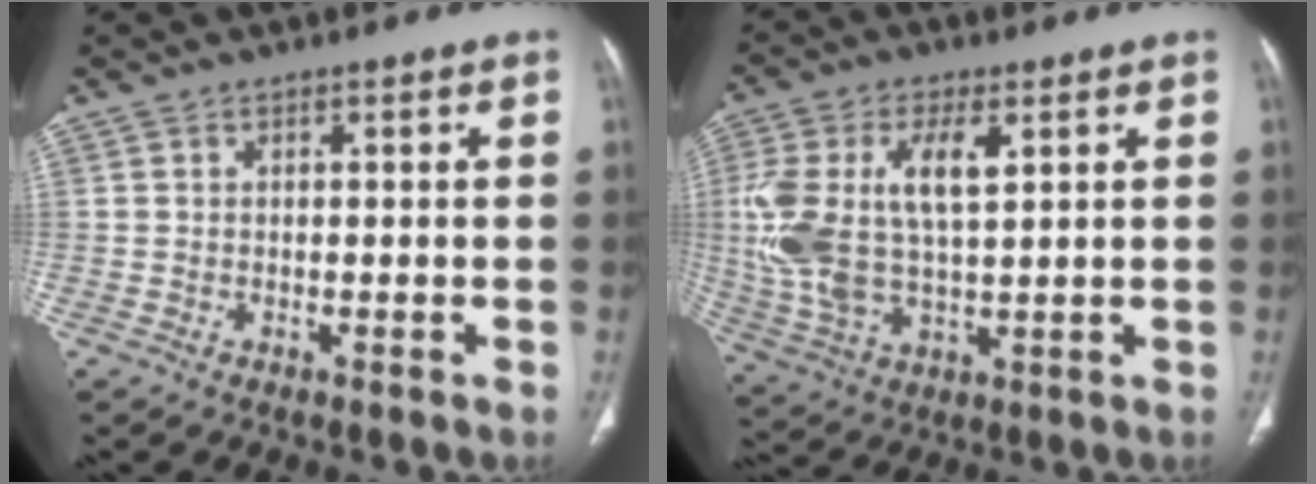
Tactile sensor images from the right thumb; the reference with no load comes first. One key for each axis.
{"total": 15.5, "fx": 3.1, "fy": 7.6, "fz": 13.2, "tx": -0.293, "ty": 0.005, "tz": 0.066}